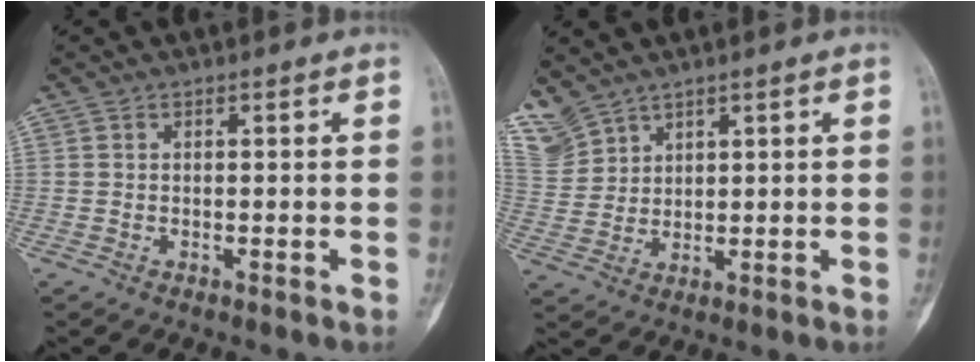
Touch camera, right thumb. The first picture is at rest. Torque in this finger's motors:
{"motor_torque": [-0.38, 0.68, 0.69, 0.70, 0.07]}